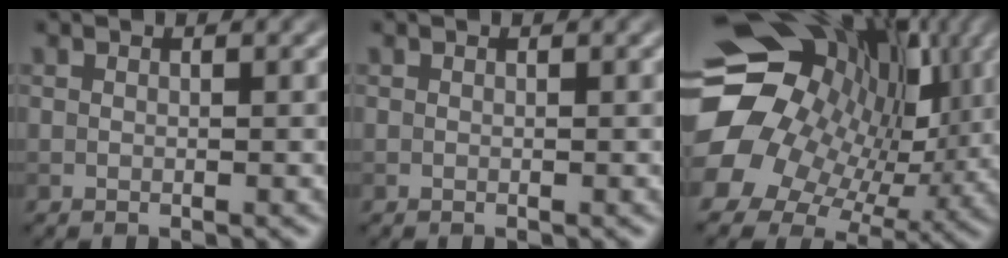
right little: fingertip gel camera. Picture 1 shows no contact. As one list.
[{"total": 0.0}, {"total": 17.8, "force": [2.9, 14.6, 9.7], "torque": [-0.197, 0.006, 0.054]}]